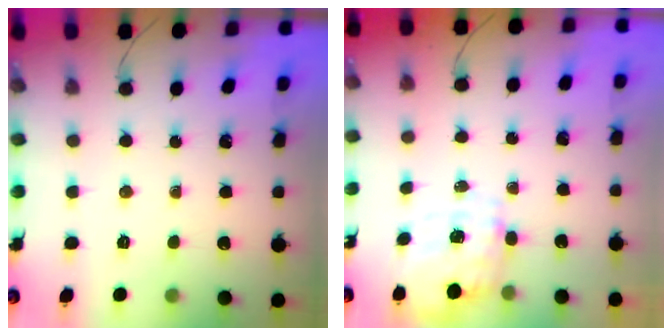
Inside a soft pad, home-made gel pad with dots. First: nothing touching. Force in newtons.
{"total": 2.8, "press": 2.6, "slide": 1.1}